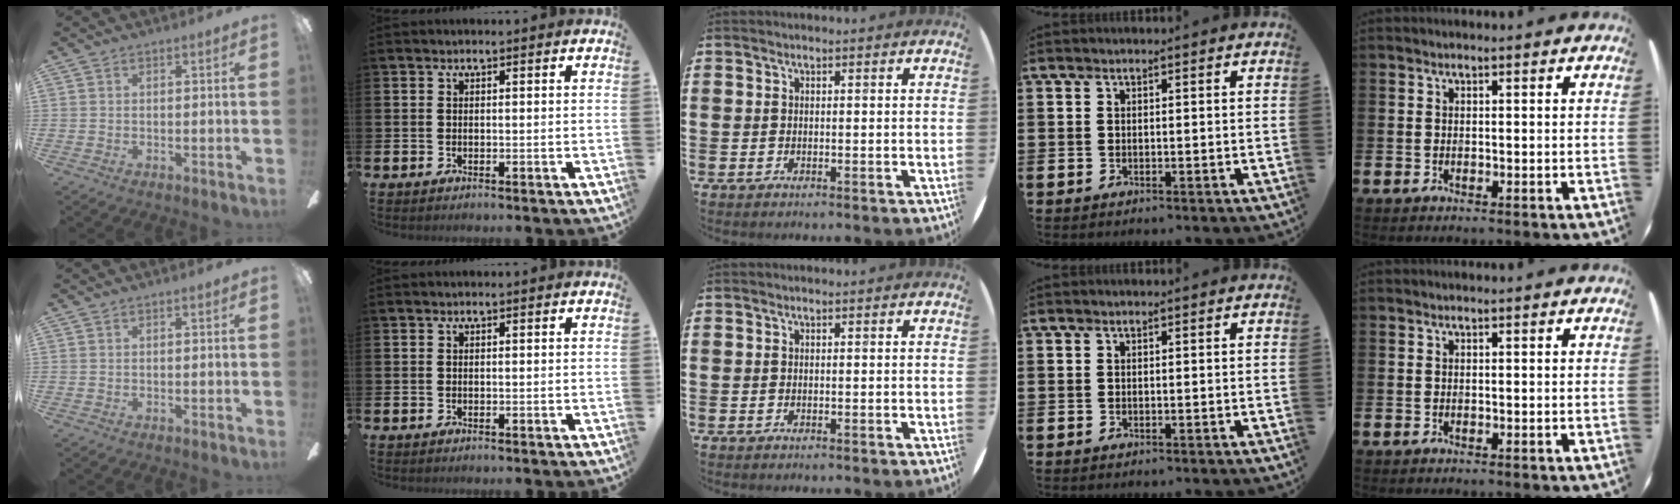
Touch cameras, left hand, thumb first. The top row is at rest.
{}